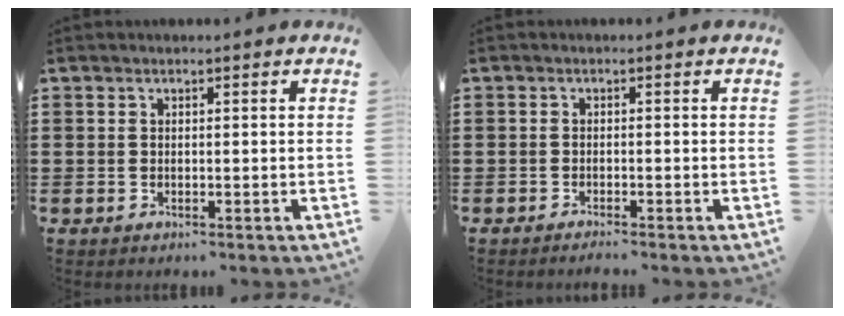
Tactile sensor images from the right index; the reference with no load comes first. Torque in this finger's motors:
{"motor_torque": [1.11, 1.03, -0.04, -0.01]}